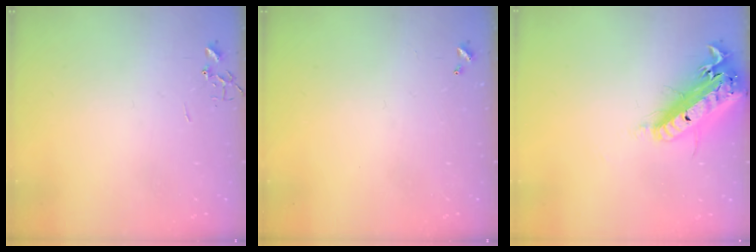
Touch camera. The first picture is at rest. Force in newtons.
{"total": 0.0}
{"total": 21.6, "press": 21.0, "slide": 5.0}